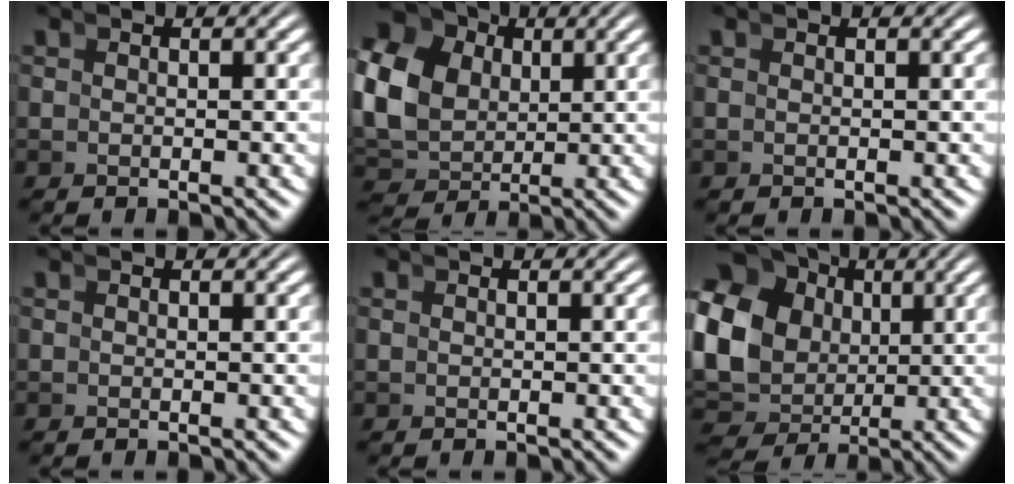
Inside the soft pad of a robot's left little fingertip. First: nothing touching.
{"total": 13.3, "force": [3.1, 11.2, 6.6], "torque": [-0.151, 0.004, 0.038]}
{"total": 0.0}
{"total": 0.0}
{"total": 0.0}
{"total": 16.0, "force": [2.2, 13.7, 8.1], "torque": [-0.166, -0.007, 0.022]}